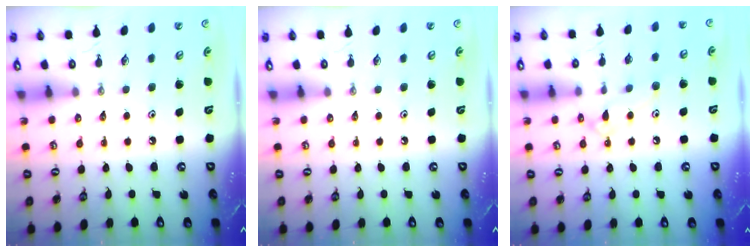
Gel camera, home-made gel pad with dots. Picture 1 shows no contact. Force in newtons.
{"total": 0.0}
{"total": 10.5, "press": 10.4, "slide": 0.7}